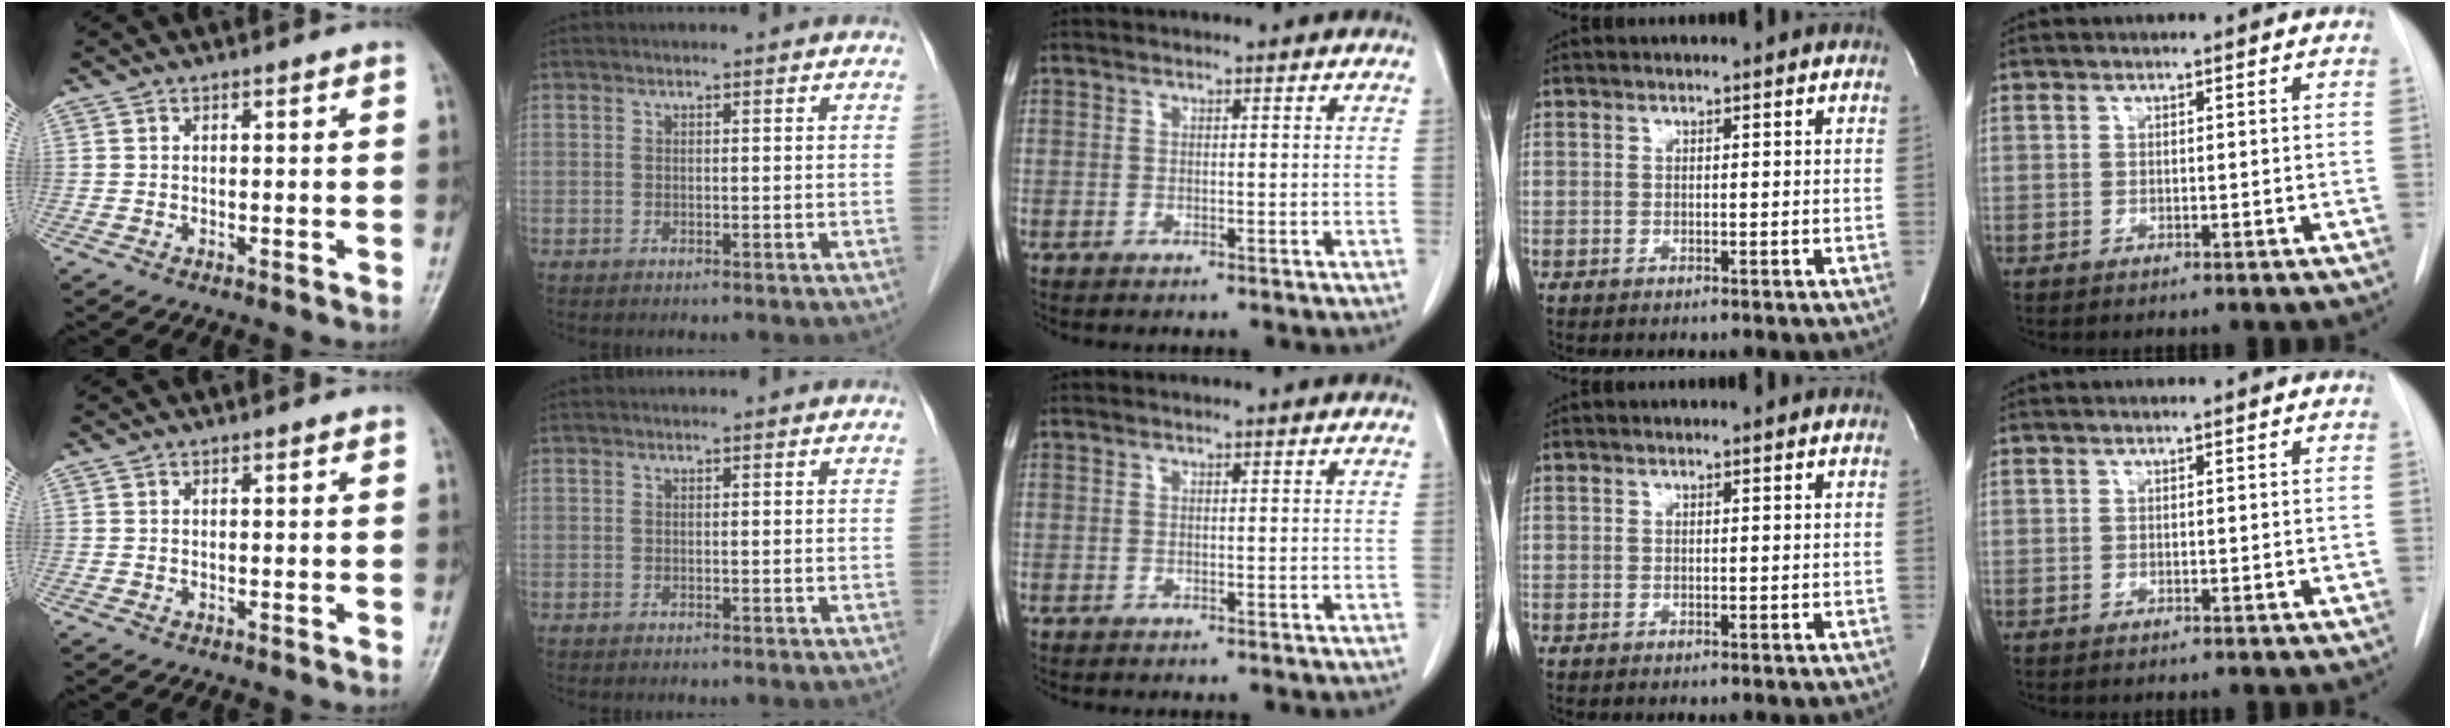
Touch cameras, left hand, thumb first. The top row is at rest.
{}